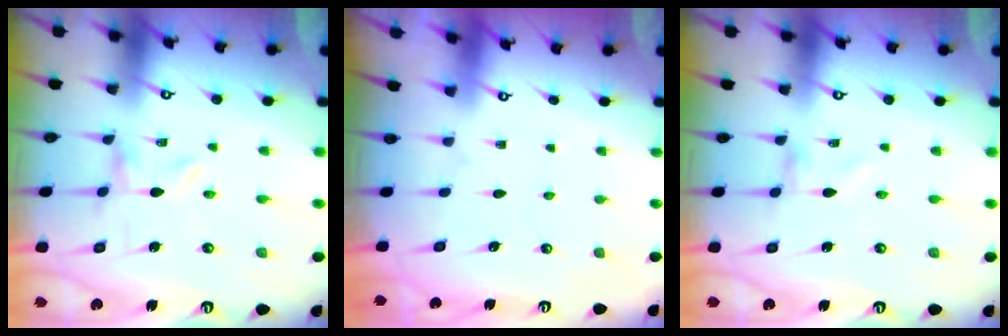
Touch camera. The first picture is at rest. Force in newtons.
{"total": 1.8, "press": 1.8, "slide": 0.2}
{"total": 0.0}